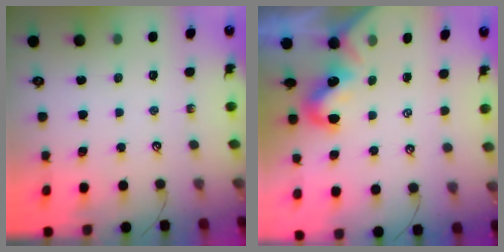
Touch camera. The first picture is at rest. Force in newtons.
{"total": 0.8, "press": 0.7, "slide": 0.5}